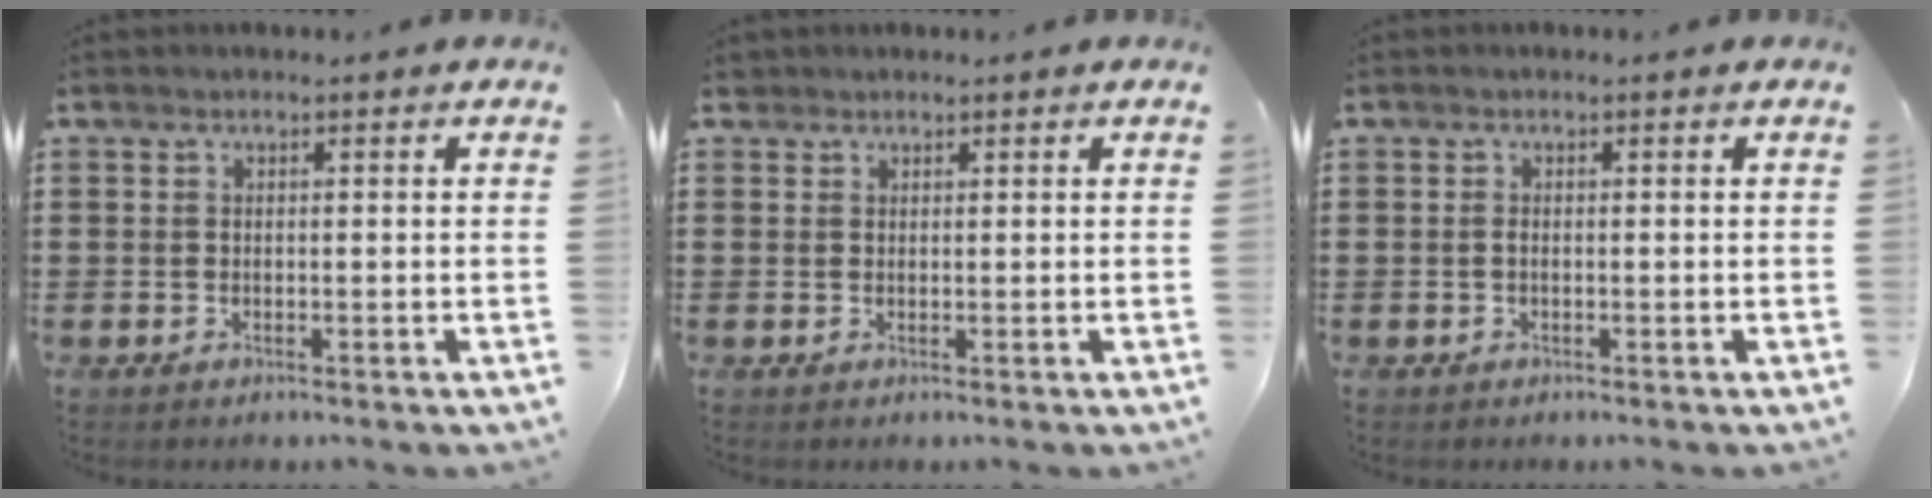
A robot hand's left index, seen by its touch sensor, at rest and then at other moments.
{"total": 1.2, "force": [0.9, 0.7, 0.2], "torque": [-0.007, 0.006, 0.018]}
{"total": 0.6, "force": [-0.2, 0.2, 0.5], "torque": [-0.013, -0.004, -0.002]}